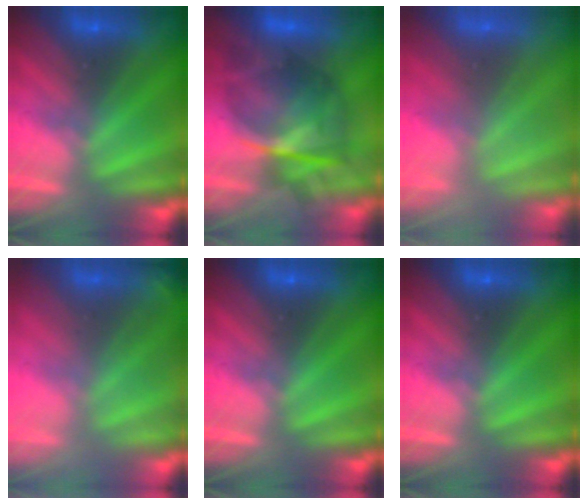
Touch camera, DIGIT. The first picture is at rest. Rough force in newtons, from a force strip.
{"total": 10.5}
{"total": 8.3}
{"total": 1.8}
{"total": 0.0}
{"total": 0.0}